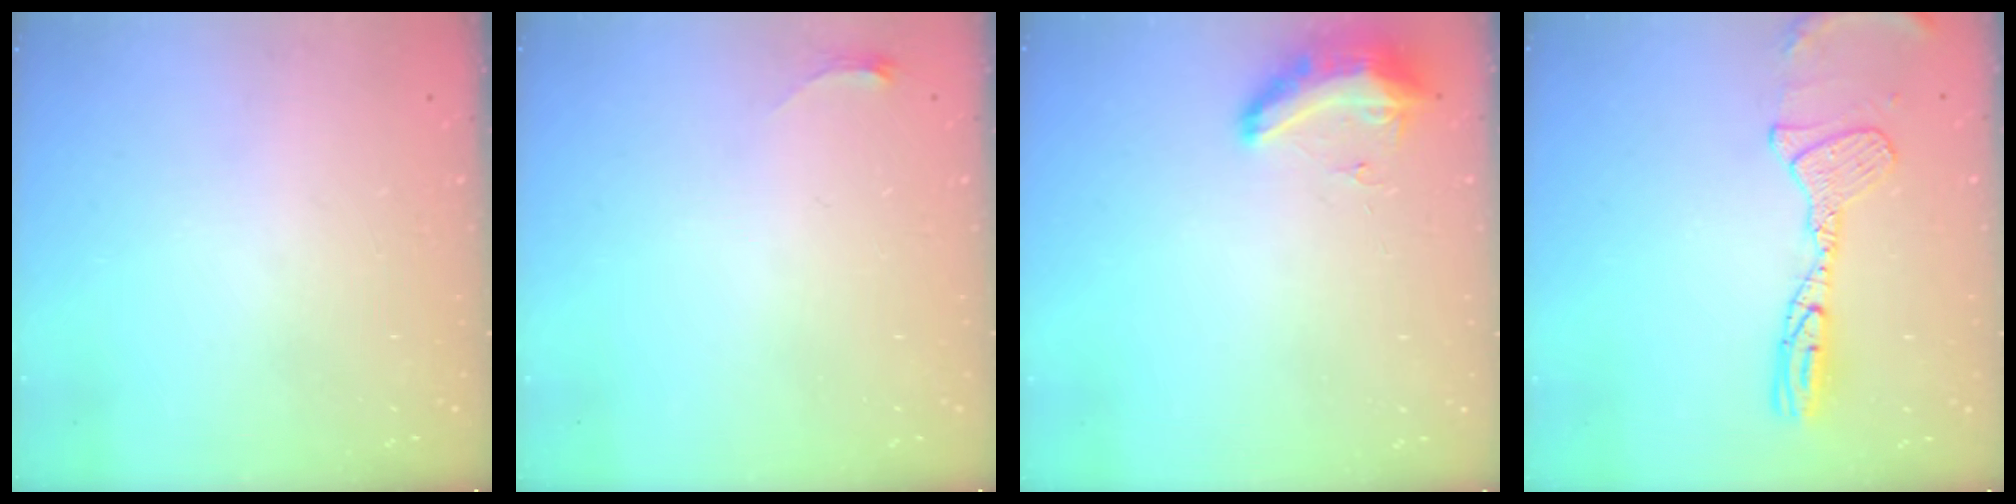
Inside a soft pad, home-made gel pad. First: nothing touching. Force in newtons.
{"total": 2.8, "press": 2.8, "slide": 0.4}
{"total": 8.3, "press": 8.2, "slide": 1.2}
{"total": 12.6, "press": 12.5, "slide": 1.4}